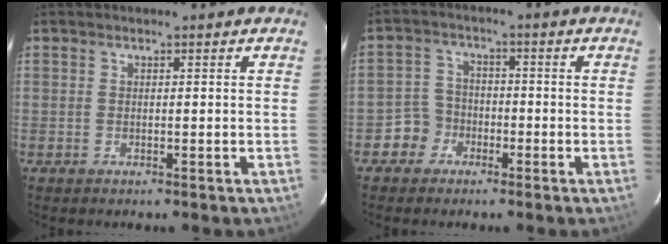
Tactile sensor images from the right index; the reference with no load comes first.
{"total": 4.7, "force": [-2.5, 4.0, 0.0], "torque": [-0.003, 0.023, -0.048]}